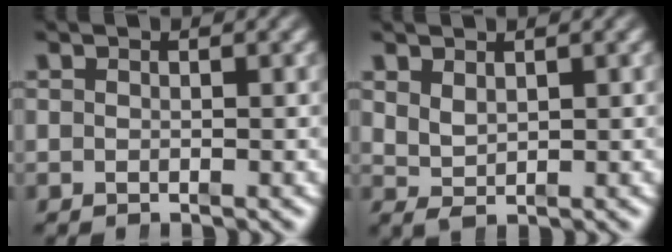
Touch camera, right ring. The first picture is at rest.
{"total": 1.6, "force": [1.1, 0.7, 0.9], "torque": [-0.025, -0.012, 0.033]}